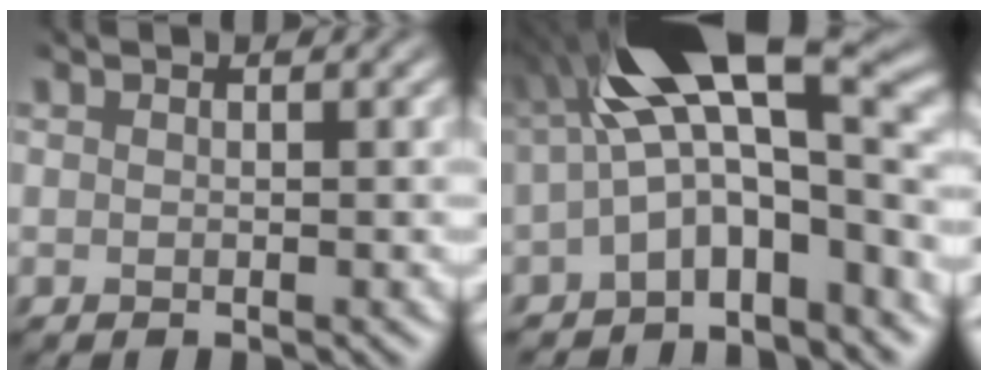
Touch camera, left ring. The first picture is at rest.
{"total": 10.0, "force": [-1.2, 4.4, 8.9], "torque": [-0.134, 0.017, -0.025]}